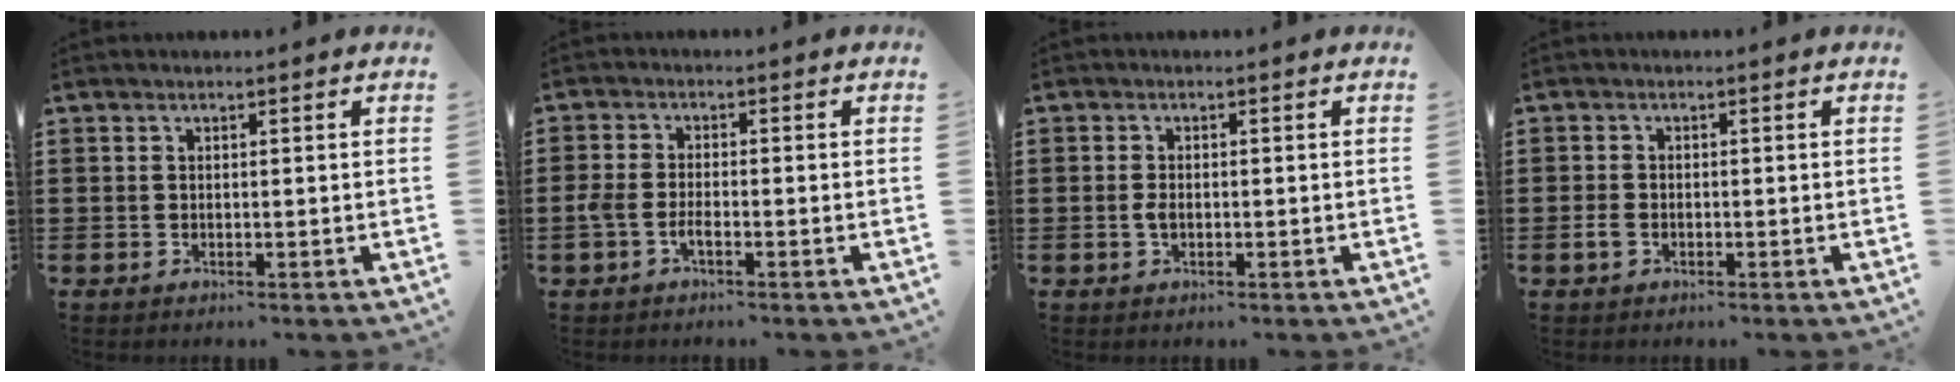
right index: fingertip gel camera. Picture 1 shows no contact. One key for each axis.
{"total": 2.5, "fx": -1.3, "fy": 0.7, "fz": 2.0, "tx": -0.051, "ty": -0.005, "tz": -0.026}
{"total": 1.7, "fx": -0.3, "fy": 0.8, "fz": 1.5, "tx": -0.036, "ty": -0.004, "tz": -0.007}
{"total": 1.5, "fx": -0.5, "fy": 1.0, "fz": 1.0, "tx": -0.027, "ty": -0.004, "tz": -0.011}